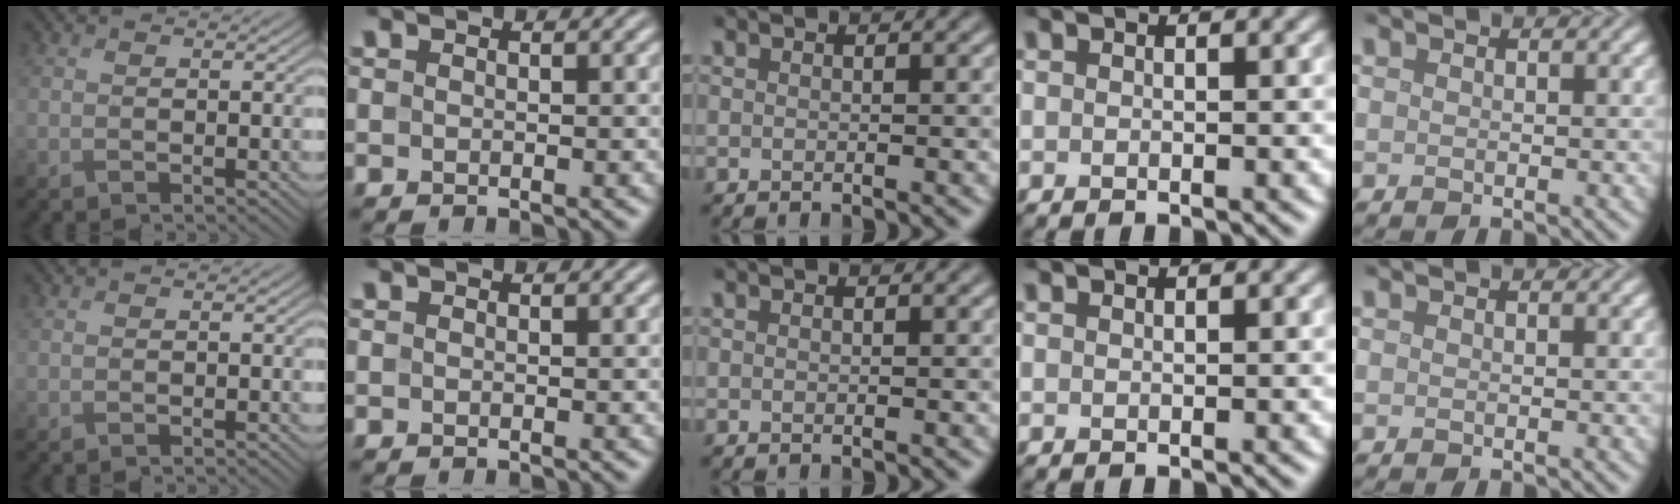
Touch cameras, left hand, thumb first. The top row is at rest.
{}